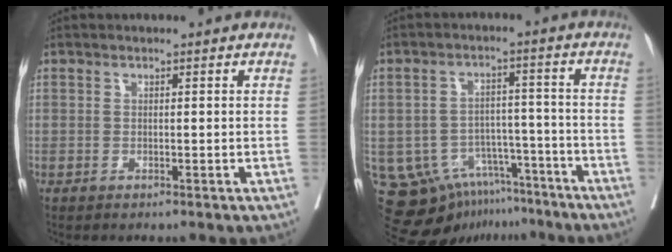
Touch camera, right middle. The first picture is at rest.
{"total": 13.2, "force": [-8.8, 8.6, 4.5], "torque": [-0.077, 0.039, -0.122]}